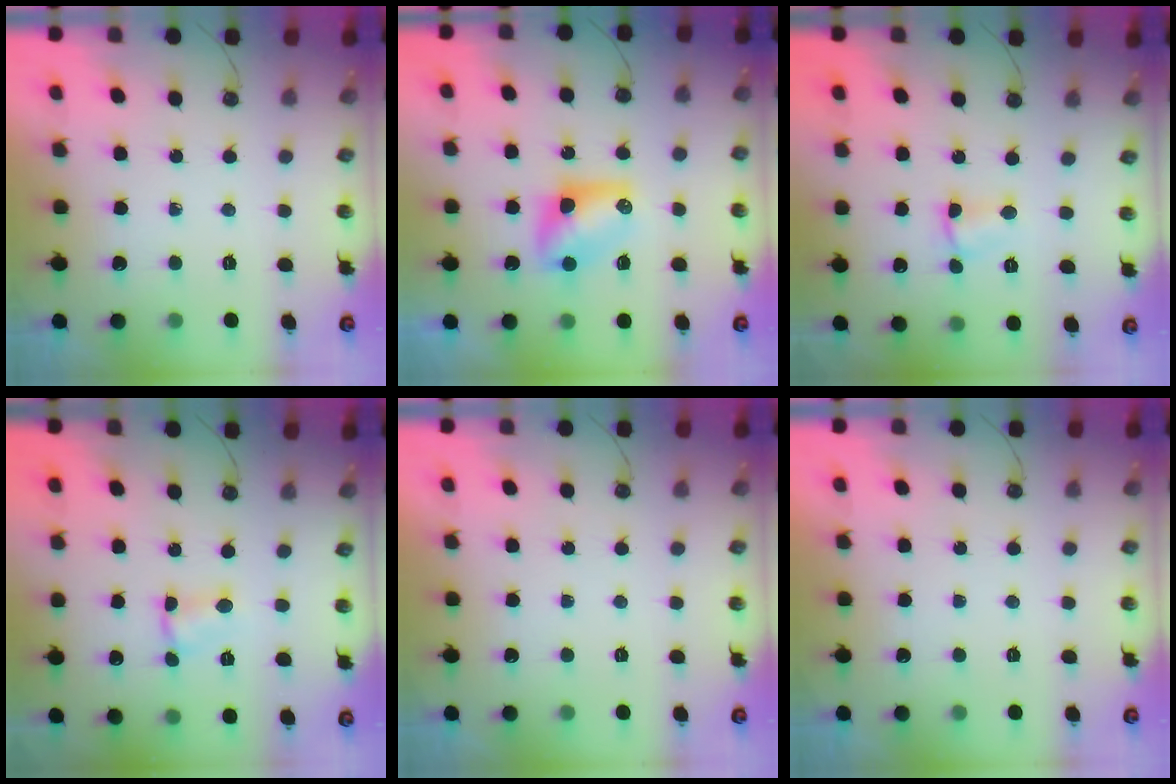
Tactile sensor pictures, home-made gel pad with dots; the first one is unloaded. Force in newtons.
{"total": 7.9, "press": 7.9, "slide": 0.7}
{"total": 1.5, "press": 1.4, "slide": 0.5}
{"total": 1.9, "press": 1.9, "slide": 0.2}
{"total": 0.0}
{"total": 0.0}